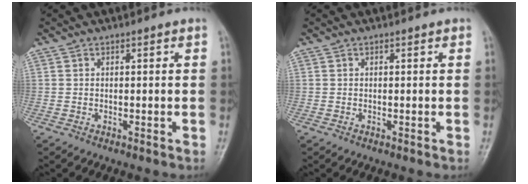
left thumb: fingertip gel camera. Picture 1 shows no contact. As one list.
[{"total": 0.0}]